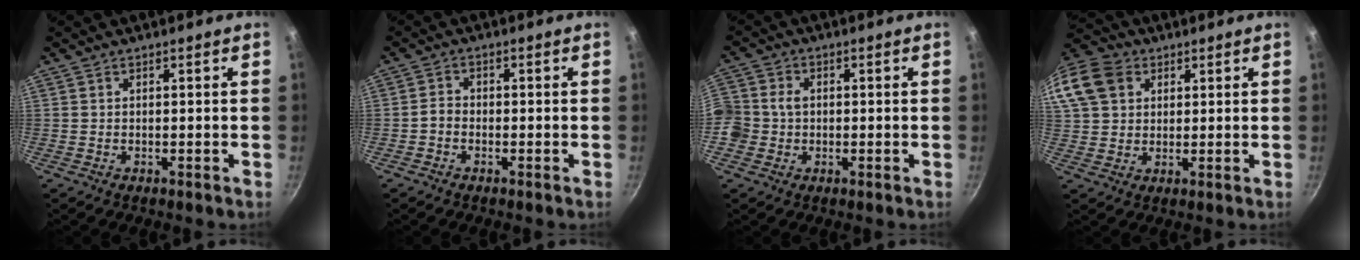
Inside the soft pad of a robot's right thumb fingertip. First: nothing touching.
{"total": 1.9, "force": [-1.1, 1.3, 0.8], "torque": [-0.015, 0.016, -0.026]}
{"total": 10.0, "force": [-0.7, 8.9, 4.4], "torque": [-0.100, 0.030, -0.026]}
{"total": 18.9, "force": [7.0, 14.8, 9.4], "torque": [-0.223, 0.041, 0.127]}